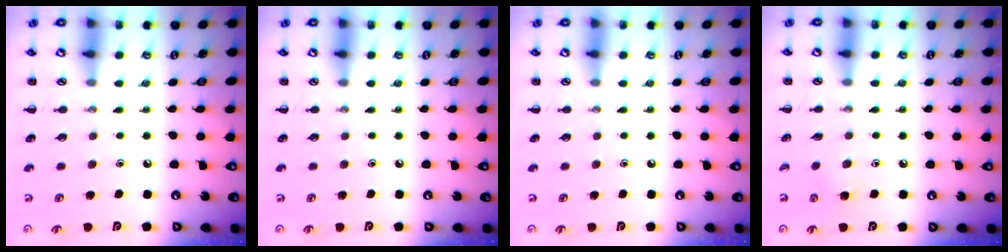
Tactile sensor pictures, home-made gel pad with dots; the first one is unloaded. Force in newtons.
{"total": 0.0}
{"total": 0.0}
{"total": 2.4, "press": 2.3, "slide": 0.9}